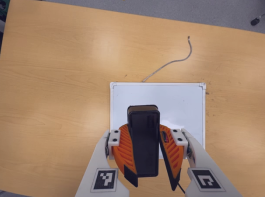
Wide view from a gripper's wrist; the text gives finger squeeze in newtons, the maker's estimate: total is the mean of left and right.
{"total": 13.2, "left": 12.4, "right": 14.1}